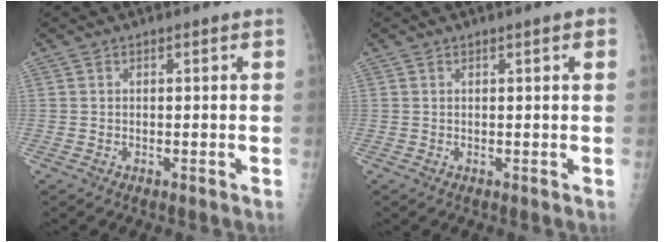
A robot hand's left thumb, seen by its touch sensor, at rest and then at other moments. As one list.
[{"total": 1.4, "force": [0.6, 0.1, 1.3], "torque": [-0.021, 0.002, 0.006]}]